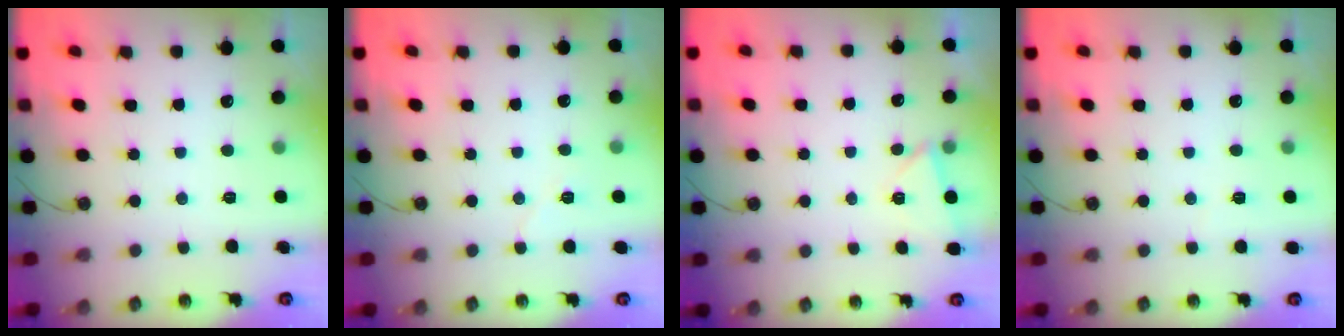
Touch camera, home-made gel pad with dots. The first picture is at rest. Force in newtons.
{"total": 5.2, "press": 4.6, "slide": 2.5}
{"total": 2.4, "press": 2.0, "slide": 1.2}
{"total": 2.6, "press": 2.5, "slide": 0.7}